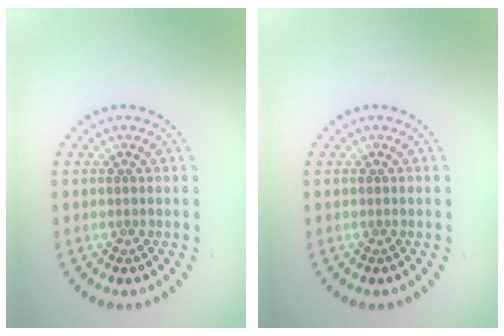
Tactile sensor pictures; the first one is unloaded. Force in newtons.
{"total": 0.0}